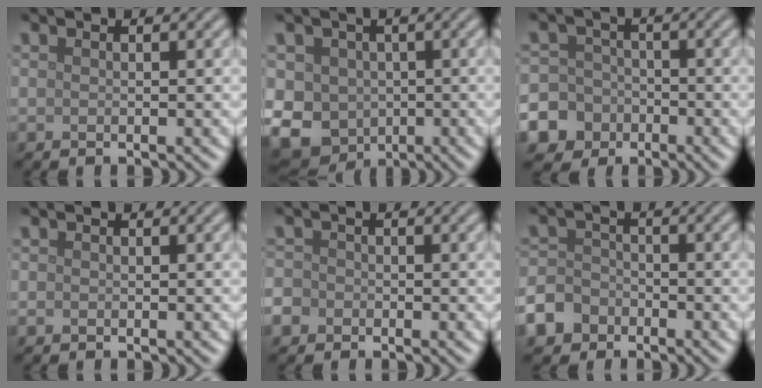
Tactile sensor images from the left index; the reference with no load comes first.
{"total": 8.7, "force": [-1.5, 7.7, 3.9], "torque": [-0.065, -0.009, -0.046]}
{"total": 9.4, "force": [-4.4, 8.2, 1.3], "torque": [-0.039, -0.025, -0.103]}
{"total": 0.0}
{"total": 2.6, "force": [-1.2, 2.1, 0.6], "torque": [-0.003, 0.002, -0.029]}
{"total": 5.1, "force": [-3.3, 3.6, 1.2], "torque": [-0.010, -0.011, -0.065]}